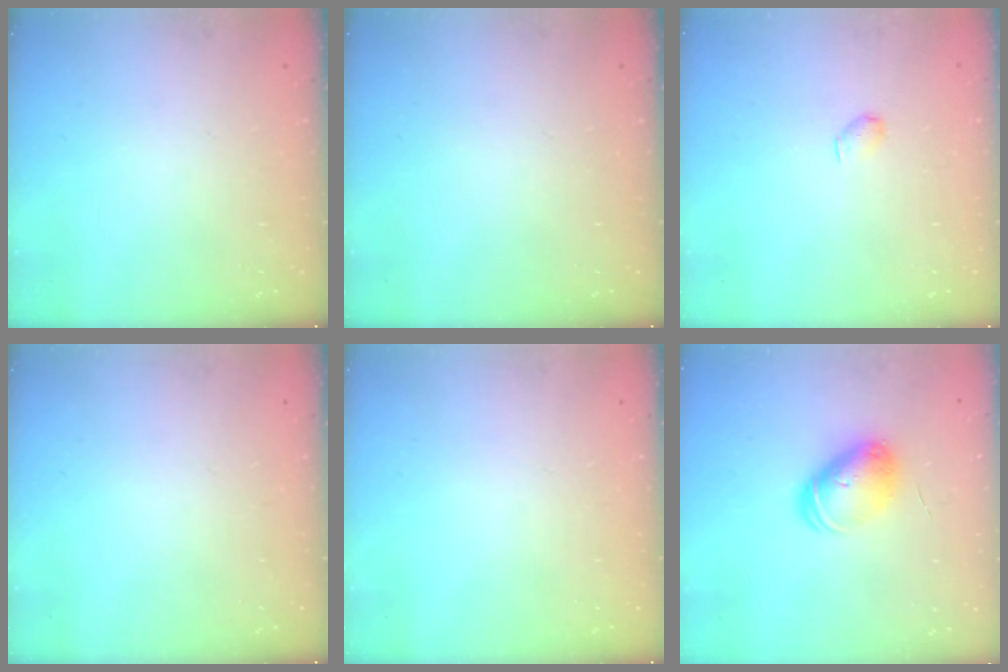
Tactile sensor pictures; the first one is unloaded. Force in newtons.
{"total": 0.0}
{"total": 2.9, "press": 2.9, "slide": 0.5}
{"total": 0.0}
{"total": 0.0}
{"total": 8.4, "press": 8.4, "slide": 0.6}